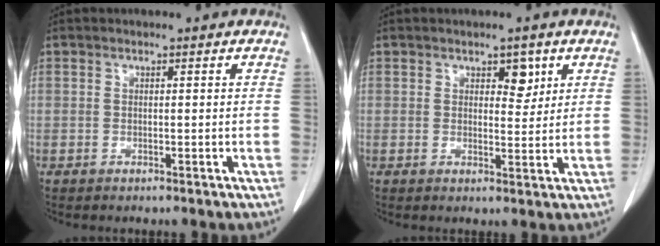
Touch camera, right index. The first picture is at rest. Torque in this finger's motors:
{"motor_torque": [0.24, 0.25, 0.09, 0.03]}